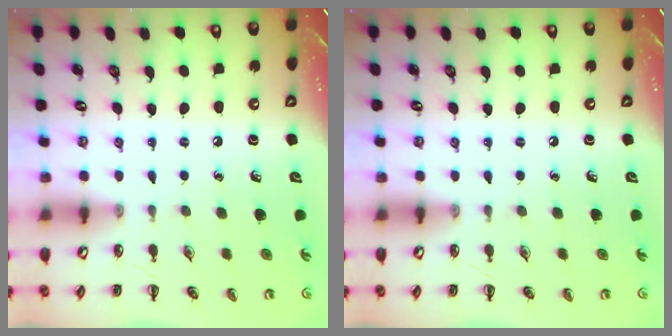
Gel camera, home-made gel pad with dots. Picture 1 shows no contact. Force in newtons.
{"total": 0.0}